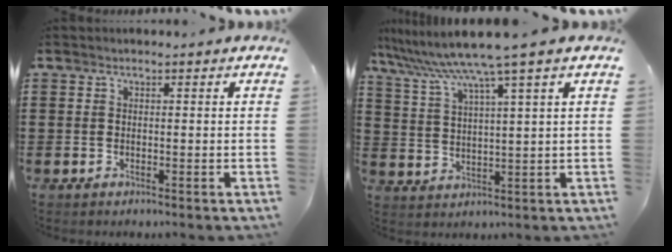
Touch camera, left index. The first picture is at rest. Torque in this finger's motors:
{"motor_torque": [0.82, -0.85, 0.80, 0.21]}